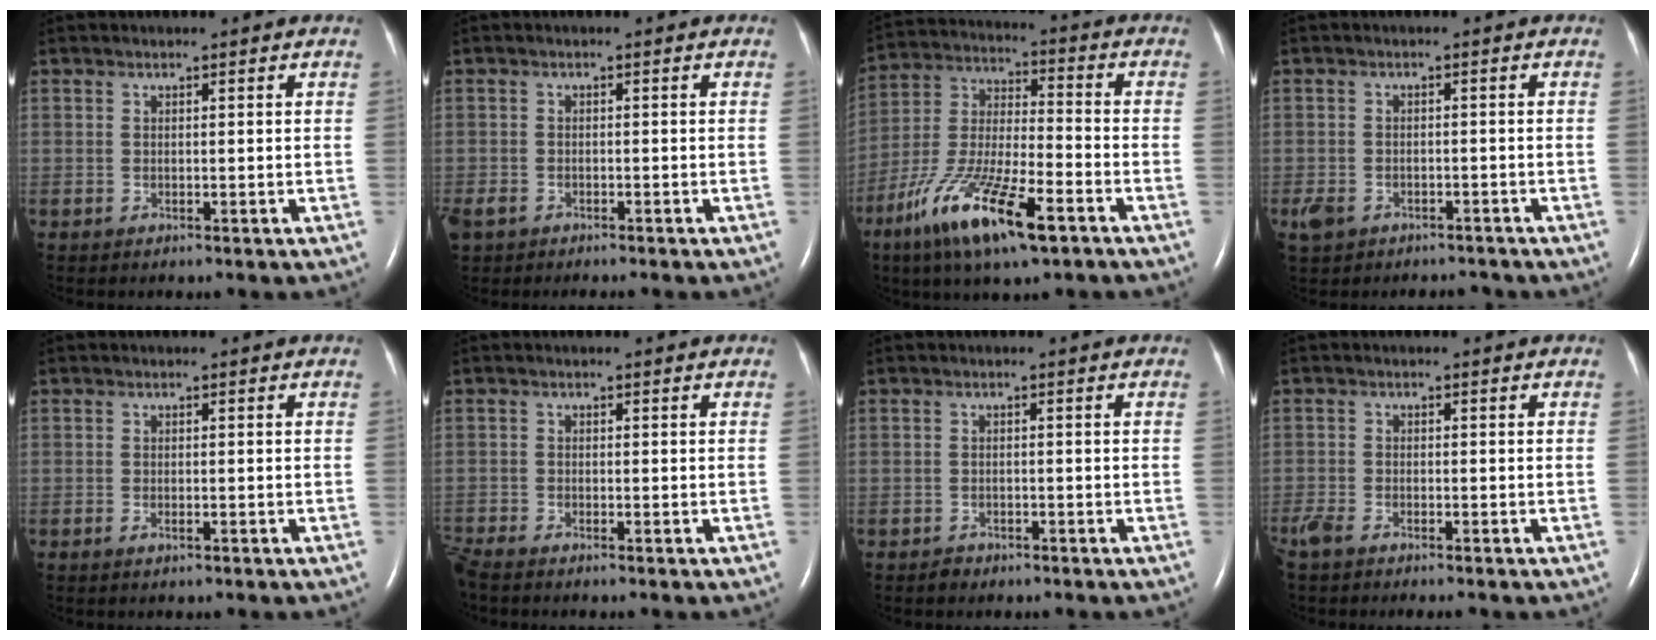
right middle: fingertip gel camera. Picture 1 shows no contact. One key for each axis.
{"total": 4.6, "fx": -3.4, "fy": 2.4, "fz": 1.9, "tx": -0.043, "ty": -0.006, "tz": -0.054}
{"total": 16.4, "fx": -9.1, "fy": 3.3, "fz": 13.2, "tx": -0.272, "ty": -0.025, "tz": -0.165}
{"total": 5.5, "fx": -4.1, "fy": 3.2, "fz": 1.9, "tx": -0.041, "ty": 0.005, "tz": -0.060}
{"total": 0.8, "fx": -0.5, "fy": 0.2, "fz": 0.7, "tx": -0.012, "ty": 0.000, "tz": -0.007}
{"total": 1.9, "fx": -1.8, "fy": 0.0, "fz": 0.5, "tx": -0.019, "ty": -0.009, "tz": -0.038}
{"total": 1.3, "fx": -1.1, "fy": 0.8, "fz": 0.1, "tx": -0.006, "ty": 0.002, "tz": -0.019}
{"total": 5.6, "fx": -4.6, "fy": 1.4, "fz": 2.9, "tx": -0.056, "ty": -0.013, "tz": -0.076}